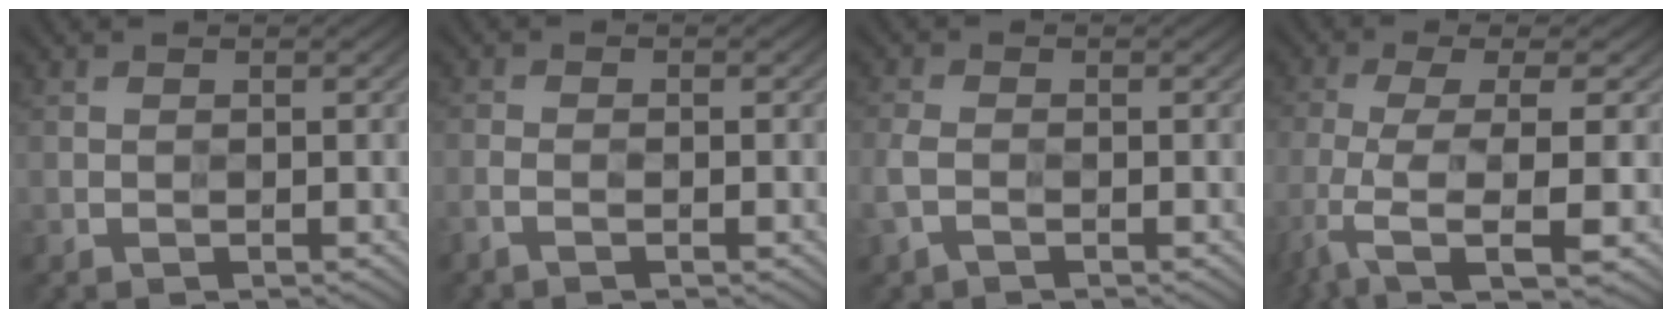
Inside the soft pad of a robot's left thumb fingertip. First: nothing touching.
{"total": 1.6, "force": [-1.0, 0.3, 1.2], "torque": [-0.028, 0.002, -0.022]}
{"total": 2.8, "force": [-1.3, 1.5, 2.1], "torque": [-0.059, -0.004, -0.033]}
{"total": 9.1, "force": [-2.9, 2.2, 8.3], "torque": [-0.158, -0.001, -0.062]}